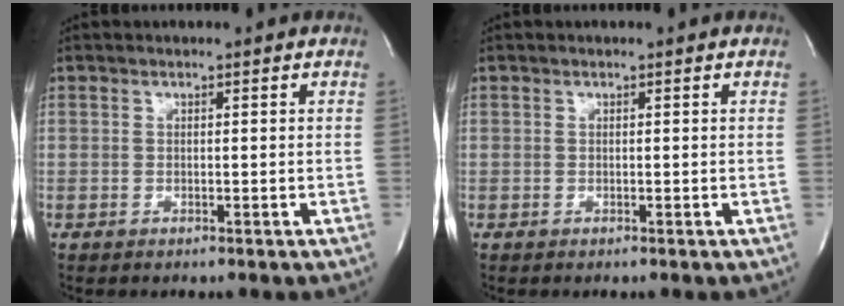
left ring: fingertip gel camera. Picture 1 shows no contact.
{"total": 0.0}